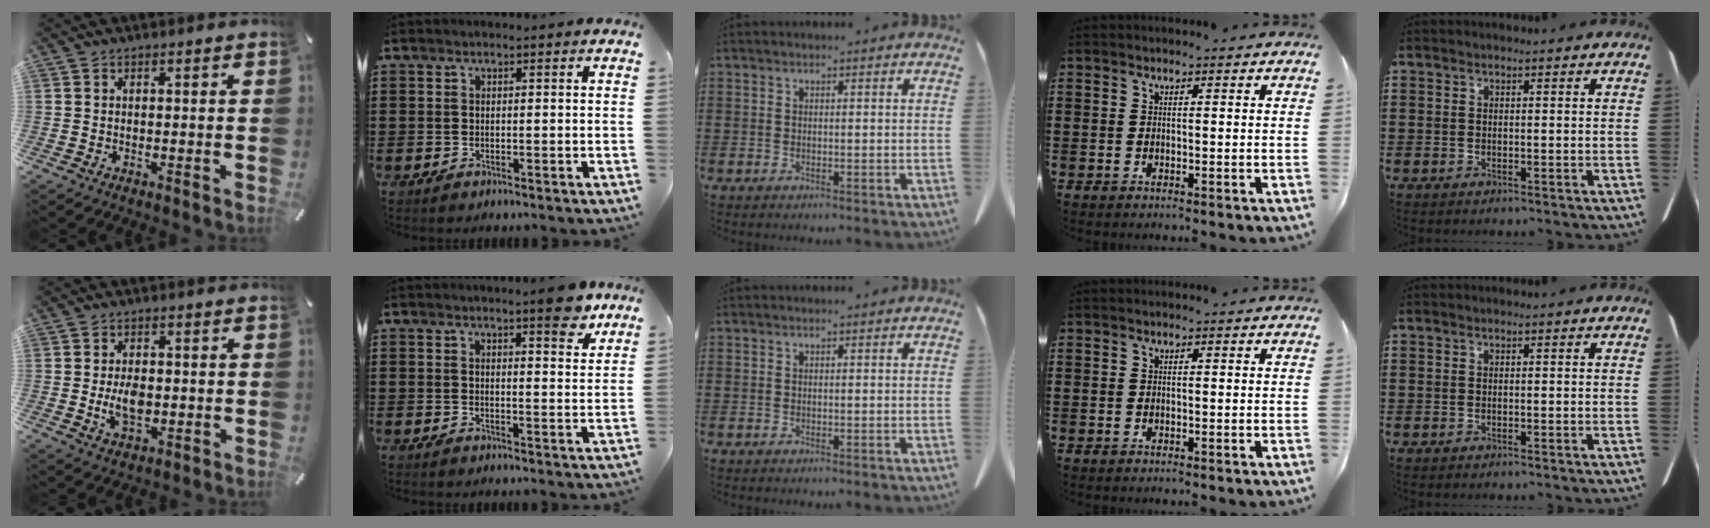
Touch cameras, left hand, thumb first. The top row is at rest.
{"thumb": {"total": 6.6, "force": [-0.8, 4.0, 5.1], "torque": [-0.107, -0.006, -0.018]}, "index": {"total": 6.0, "force": [4.8, 0.9, 3.5], "torque": [-0.049, -0.020, 0.078]}}